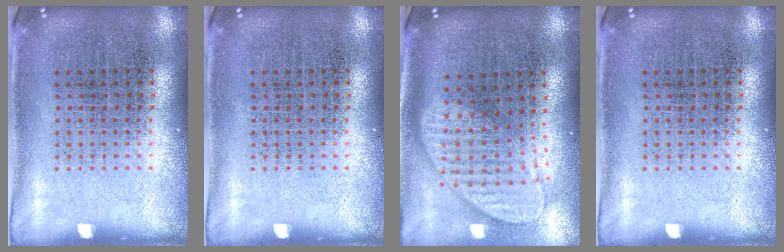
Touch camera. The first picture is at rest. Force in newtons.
{"total": 0.0}
{"total": 2.0, "press": 1.6, "slide": 1.2}
{"total": 0.0}